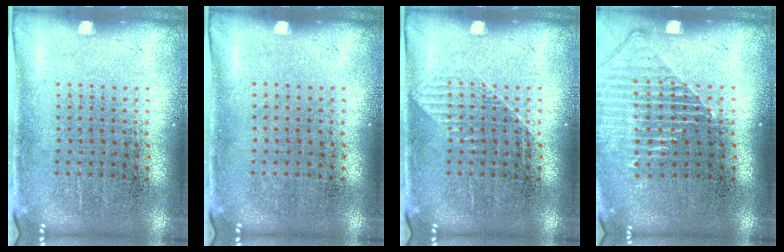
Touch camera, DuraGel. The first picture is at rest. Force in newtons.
{"total": 0.0}
{"total": 0.8, "press": 0.8, "slide": 0.2}
{"total": 1.3, "press": 1.3, "slide": 0.4}